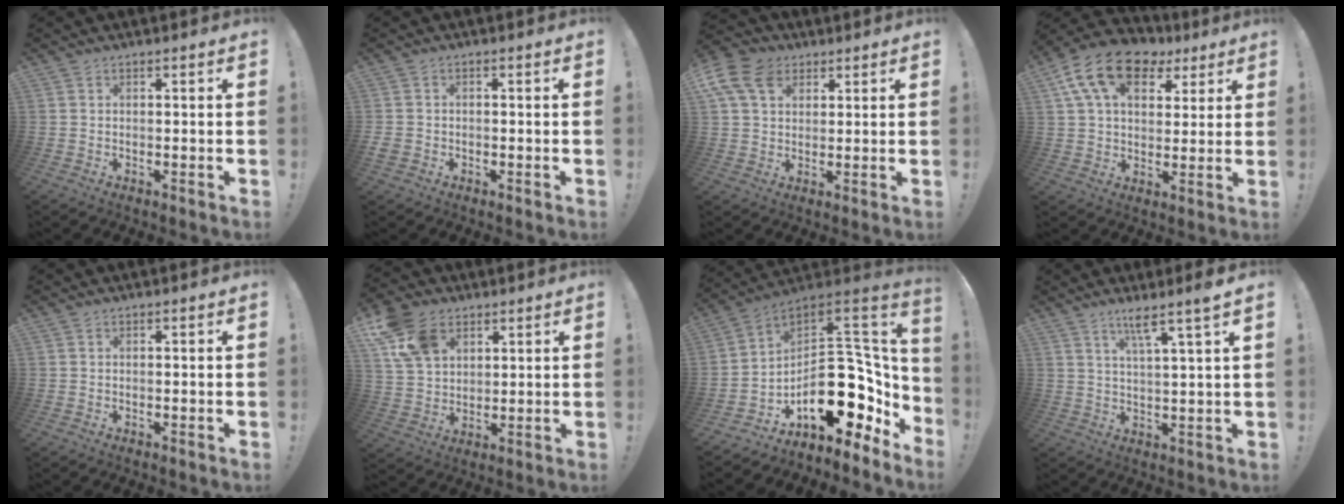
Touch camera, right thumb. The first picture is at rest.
{"total": 2.1, "force": [-0.9, 1.7, 0.9], "torque": [-0.020, 0.002, -0.017]}
{"total": 11.5, "force": [4.8, 8.4, 6.3], "torque": [-0.124, -0.013, 0.095]}
{"total": 16.5, "force": [7.3, 10.6, 10.3], "torque": [-0.169, -0.020, 0.135]}
{"total": 0.0}
{"total": 13.6, "force": [6.9, 9.5, 6.7], "torque": [-0.125, -0.023, 0.139]}
{"total": 22.3, "force": [-4.8, 12.9, 17.6], "torque": [-0.257, -0.004, -0.059]}
{"total": 6.9, "force": [4.5, -0.9, 5.1], "torque": [-0.075, -0.028, 0.066]}